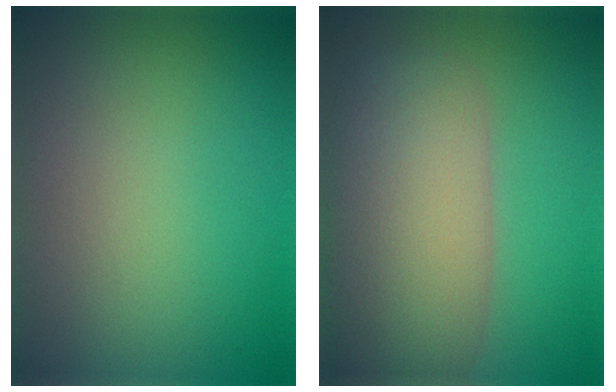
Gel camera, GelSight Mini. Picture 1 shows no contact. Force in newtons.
{"total": 10.1, "press": 10.1, "slide": 0.7}